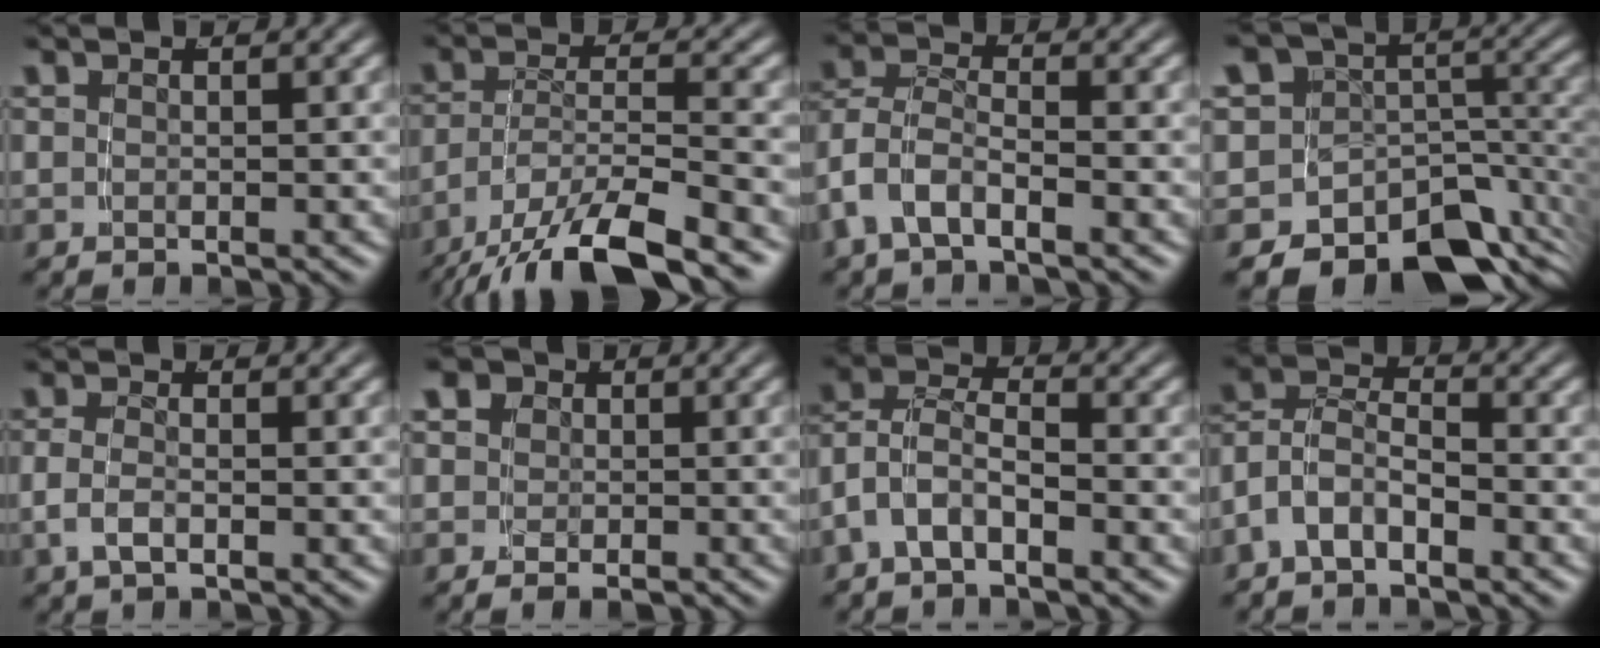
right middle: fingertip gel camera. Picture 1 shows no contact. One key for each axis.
{"total": 8.2, "fx": -5.1, "fy": 3.0, "fz": 5.7, "tx": -0.099, "ty": -0.025, "tz": -0.070}
{"total": 4.6, "fx": -1.3, "fy": 3.4, "fz": 2.8, "tx": -0.077, "ty": -0.023, "tz": -0.018}
{"total": 20.3, "fx": -8.9, "fy": 15.5, "fz": 9.7, "tx": -0.211, "ty": -0.087, "tz": -0.128}
{"total": 2.0, "fx": -0.8, "fy": 0.7, "fz": 1.7, "tx": -0.039, "ty": -0.010, "tz": -0.009}
{"total": 5.2, "fx": 0.7, "fy": 4.6, "fz": 2.4, "tx": -0.054, "ty": 0.001, "tz": 0.002}
{"total": 5.3, "fx": -0.7, "fy": 4.2, "fz": 3.1, "tx": -0.082, "ty": -0.018, "tz": -0.017}
{"total": 6.6, "fx": -2.1, "fy": 5.5, "fz": 3.0, "tx": -0.082, "ty": -0.020, "tz": -0.045}